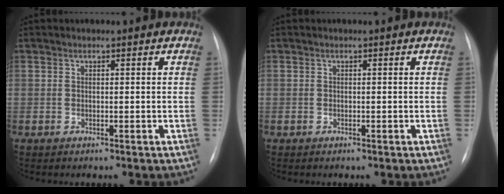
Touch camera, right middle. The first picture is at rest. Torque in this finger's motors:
{"motor_torque": [0.06, -0.06, -0.05, -0.12]}